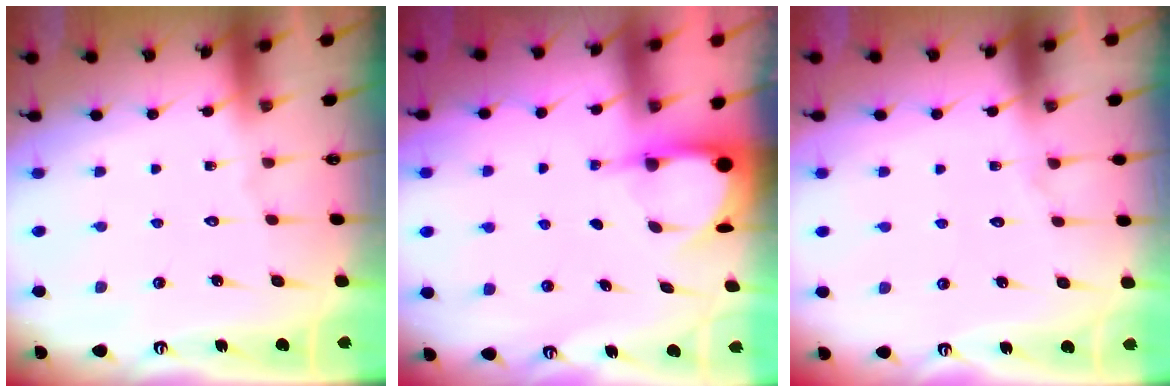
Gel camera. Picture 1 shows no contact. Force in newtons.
{"total": 4.0, "press": 4.0, "slide": 0.3}
{"total": 3.5, "press": 3.5, "slide": 0.4}